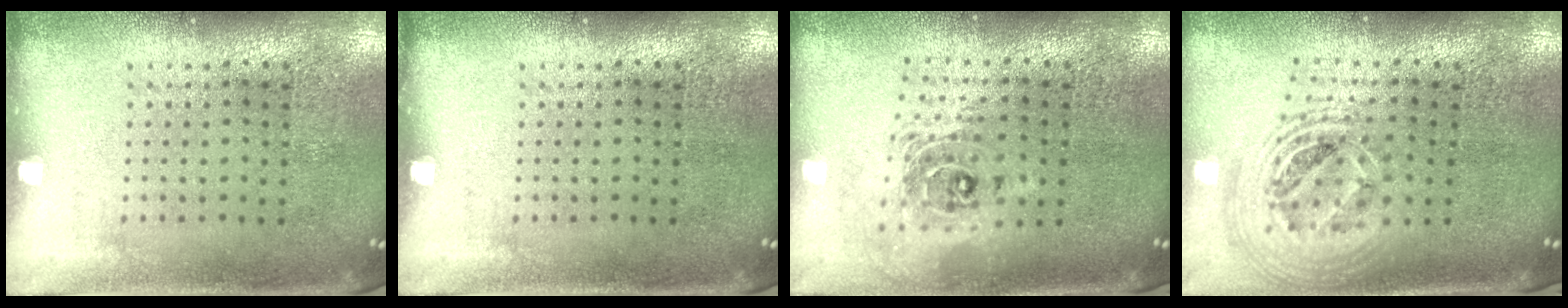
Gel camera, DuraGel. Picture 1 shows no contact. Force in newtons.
{"total": 0.0}
{"total": 2.0, "press": 1.6, "slide": 1.3}
{"total": 2.3, "press": 1.8, "slide": 1.5}